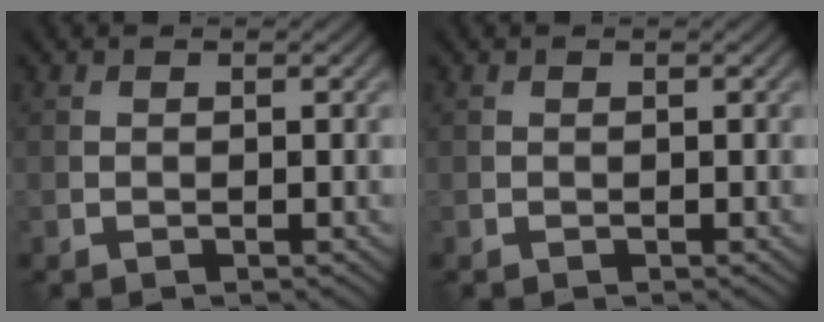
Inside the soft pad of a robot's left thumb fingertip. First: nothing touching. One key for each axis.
{"total": 0.0}